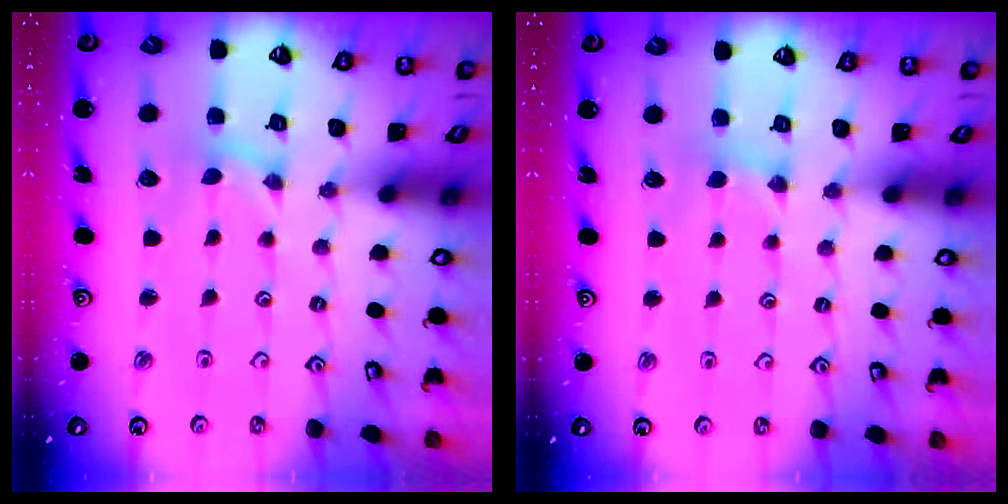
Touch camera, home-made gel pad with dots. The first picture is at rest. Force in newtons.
{"total": 2.2, "press": 2.2, "slide": 0.4}